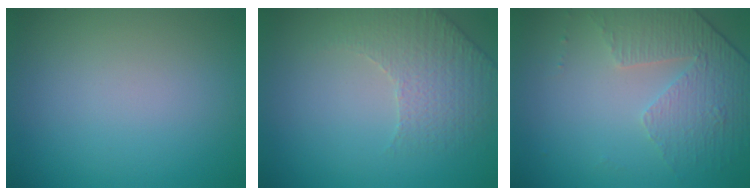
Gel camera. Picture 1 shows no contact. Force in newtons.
{"total": 2.2, "press": 2.0, "slide": 1.0}
{"total": 4.6, "press": 3.0, "slide": 3.5}